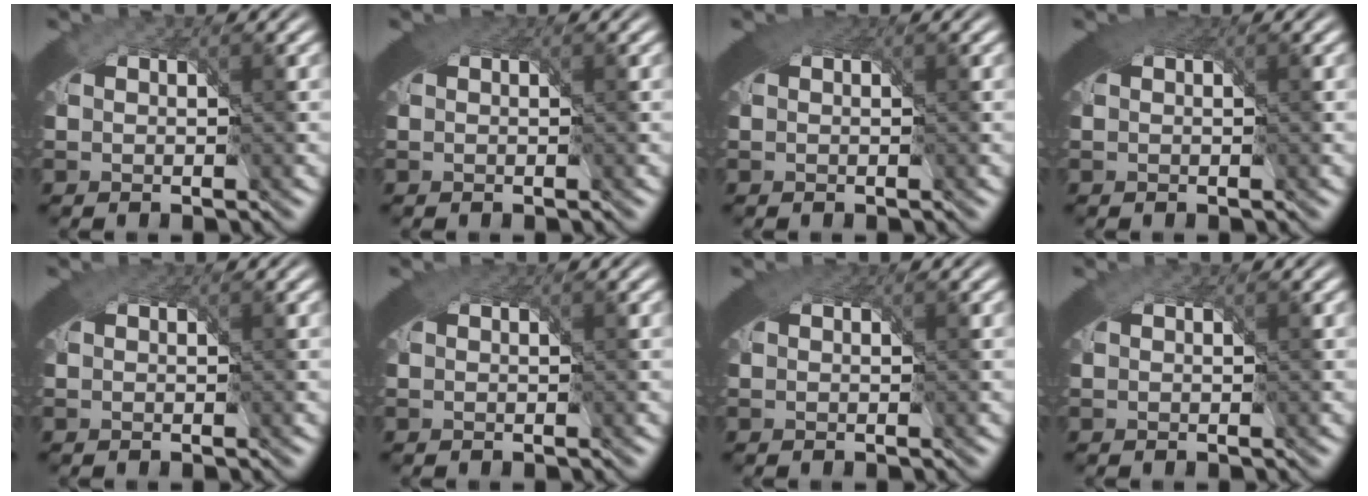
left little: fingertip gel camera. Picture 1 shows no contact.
{"total": 1.8, "force": [0.9, 0.9, 1.2], "torque": [-0.021, -0.005, 0.016]}
{"total": 2.2, "force": [1.0, 1.2, 1.6], "torque": [-0.028, -0.007, 0.017]}
{"total": 2.4, "force": [1.0, 1.3, 1.8], "torque": [-0.032, -0.007, 0.017]}
{"total": 1.3, "force": [0.7, 0.8, 0.7], "torque": [-0.014, -0.002, 0.012]}
{"total": 1.4, "force": [0.8, 0.9, 0.8], "torque": [-0.014, -0.003, 0.013]}
{"total": 1.6, "force": [0.9, 1.0, 1.0], "torque": [-0.019, -0.003, 0.014]}
{"total": 0.0}